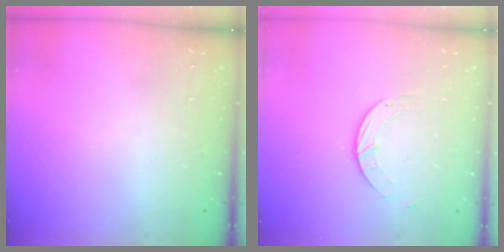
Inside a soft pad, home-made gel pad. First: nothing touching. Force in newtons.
{"total": 2.8, "press": 2.8, "slide": 0.3}